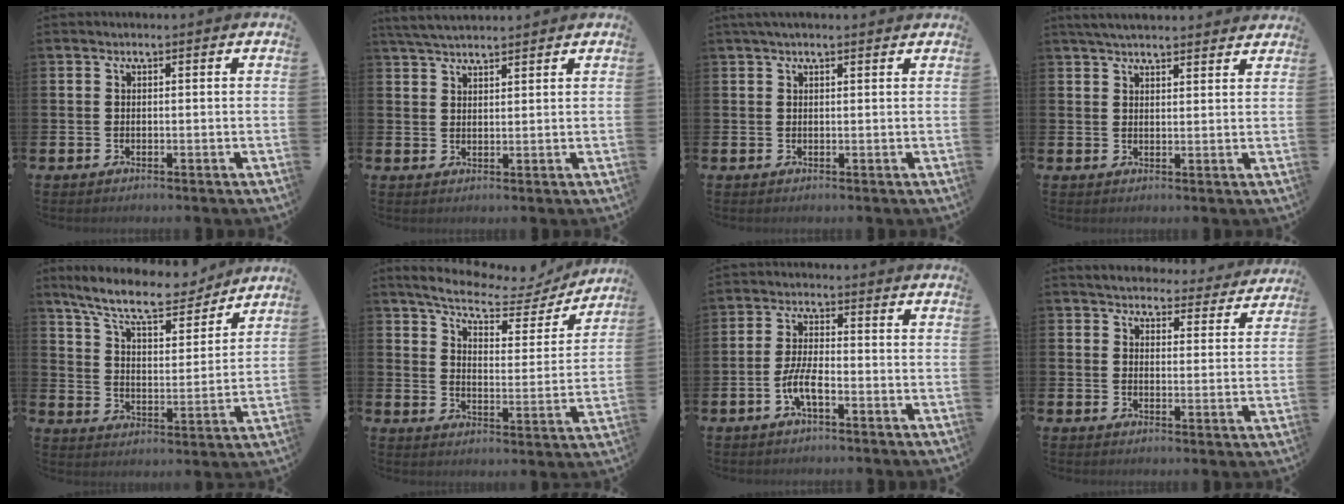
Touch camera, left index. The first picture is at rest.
{"total": 3.9, "force": [3.7, 0.5, 1.0], "torque": [-0.027, -0.010, 0.069]}
{"total": 1.4, "force": [1.2, 0.1, 0.8], "torque": [-0.015, 0.003, 0.021]}
{"total": 4.0, "force": [3.8, 0.4, 1.0], "torque": [-0.026, -0.011, 0.071]}
{"total": 10.2, "force": [9.3, 2.2, 3.8], "torque": [-0.096, -0.059, 0.161]}
{"total": 7.0, "force": [6.2, 1.9, 2.5], "torque": [-0.072, -0.042, 0.101]}
{"total": 4.5, "force": [-1.8, 1.3, 3.9], "torque": [-0.089, 0.001, -0.037]}
{"total": 4.4, "force": [4.2, 1.1, 0.2], "torque": [-0.010, -0.031, 0.073]}